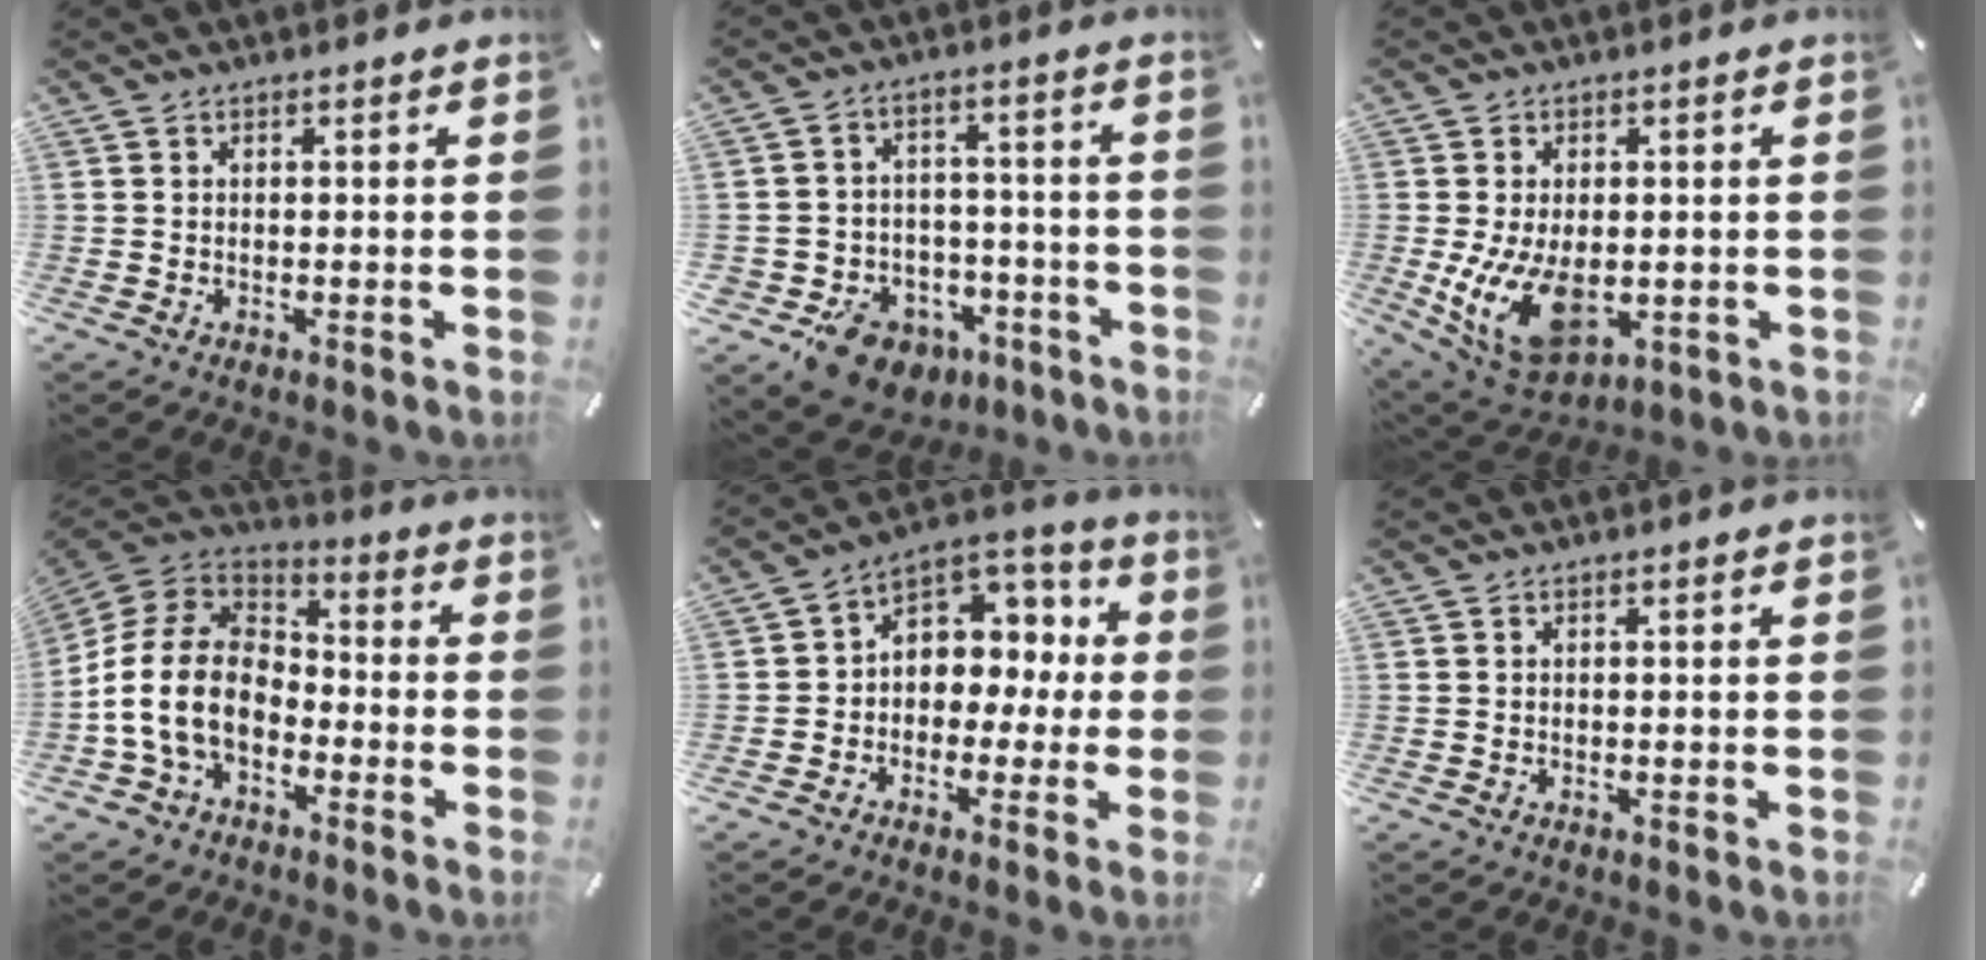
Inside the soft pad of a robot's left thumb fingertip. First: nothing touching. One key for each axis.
{"total": 10.2, "fx": -6.3, "fy": 7.4, "fz": 3.1, "tx": -0.046, "ty": 0.049, "tz": -0.106}
{"total": 13.3, "fx": -1.6, "fy": 8.6, "fz": 10.0, "tx": -0.195, "ty": -0.008, "tz": -0.021}
{"total": 14.8, "fx": -5.6, "fy": 10.3, "fz": 9.1, "tx": -0.201, "ty": 0.035, "tz": -0.105}
{"total": 8.0, "fx": 0.9, "fy": 7.4, "fz": 3.0, "tx": -0.048, "ty": -0.015, "tz": 0.020}
{"total": 0.0}